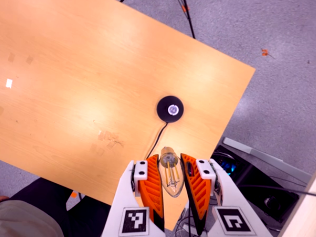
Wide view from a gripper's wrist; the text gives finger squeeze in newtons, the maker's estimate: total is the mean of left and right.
{"total": 19.7, "left": 21.8, "right": 17.6}